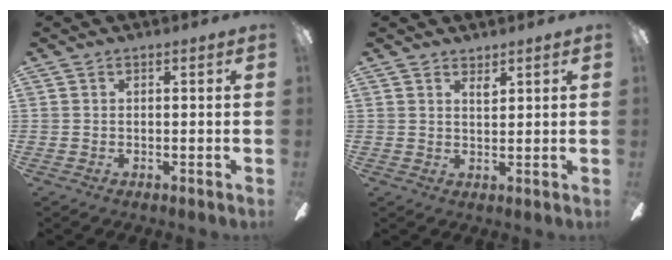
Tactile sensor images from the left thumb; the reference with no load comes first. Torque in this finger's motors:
{"motor_torque": [0.18, -0.27, -0.37, 0.09, 0.01]}